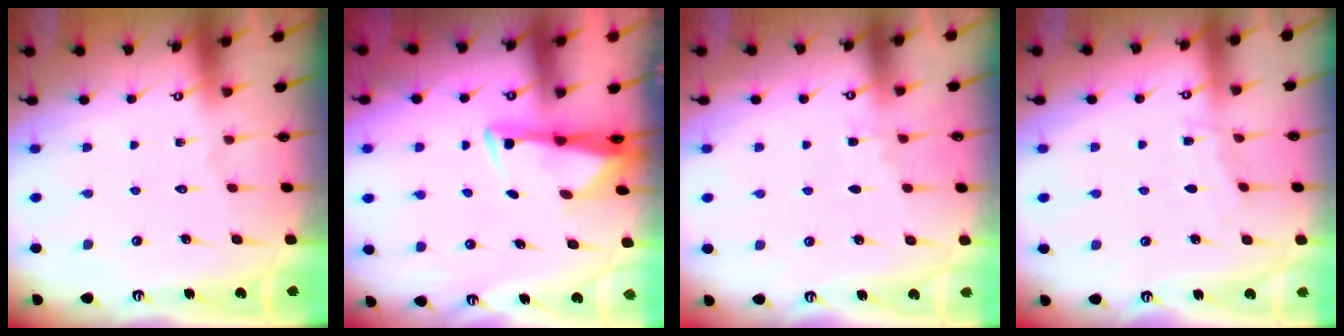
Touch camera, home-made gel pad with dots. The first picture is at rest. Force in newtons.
{"total": 3.1, "press": 2.9, "slide": 1.0}
{"total": 2.5, "press": 2.4, "slide": 0.4}
{"total": 2.9, "press": 2.9, "slide": 0.3}